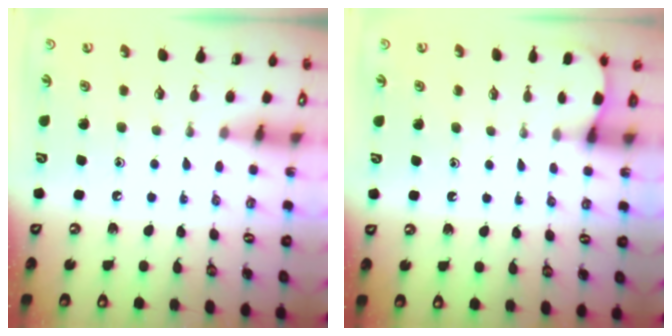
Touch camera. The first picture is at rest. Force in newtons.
{"total": 1.3, "press": 1.3, "slide": 0.1}